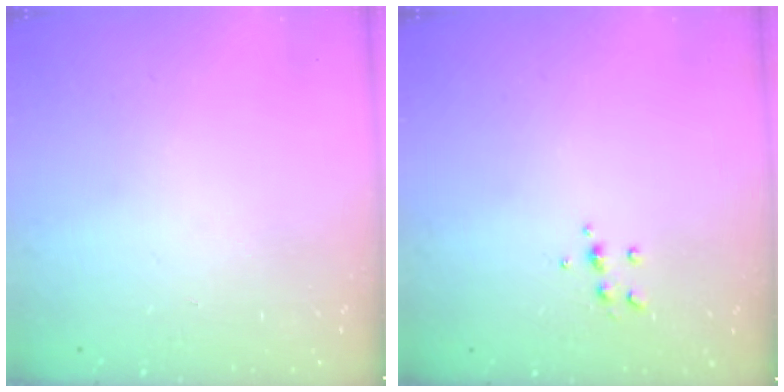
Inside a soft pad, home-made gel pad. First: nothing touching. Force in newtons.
{"total": 5.8, "press": 5.7, "slide": 0.8}